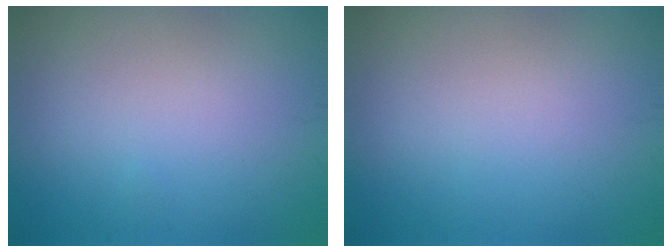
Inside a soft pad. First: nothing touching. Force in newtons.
{"total": 0.0}